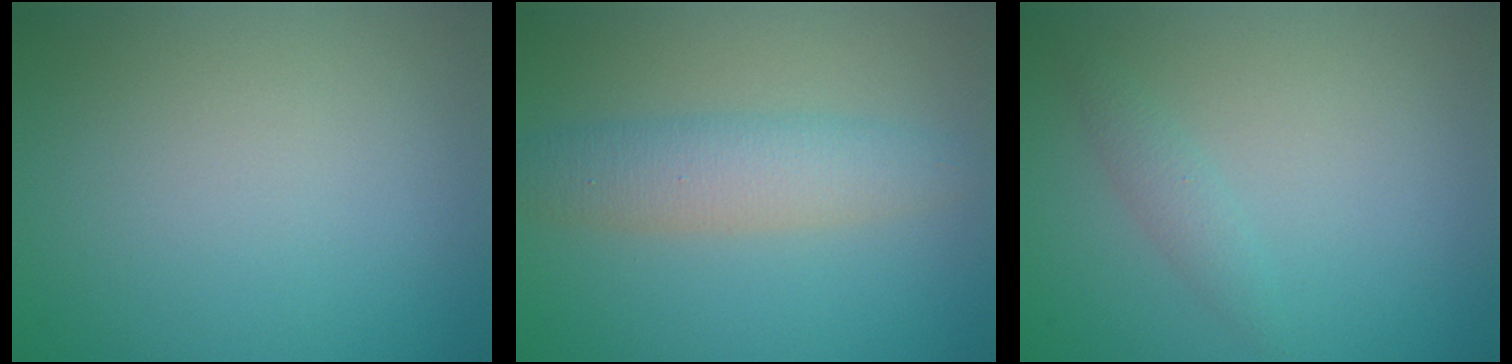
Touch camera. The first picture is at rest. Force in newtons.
{"total": 4.0, "press": 4.0, "slide": 0.0}
{"total": 1.3, "press": 1.3, "slide": 0.0}